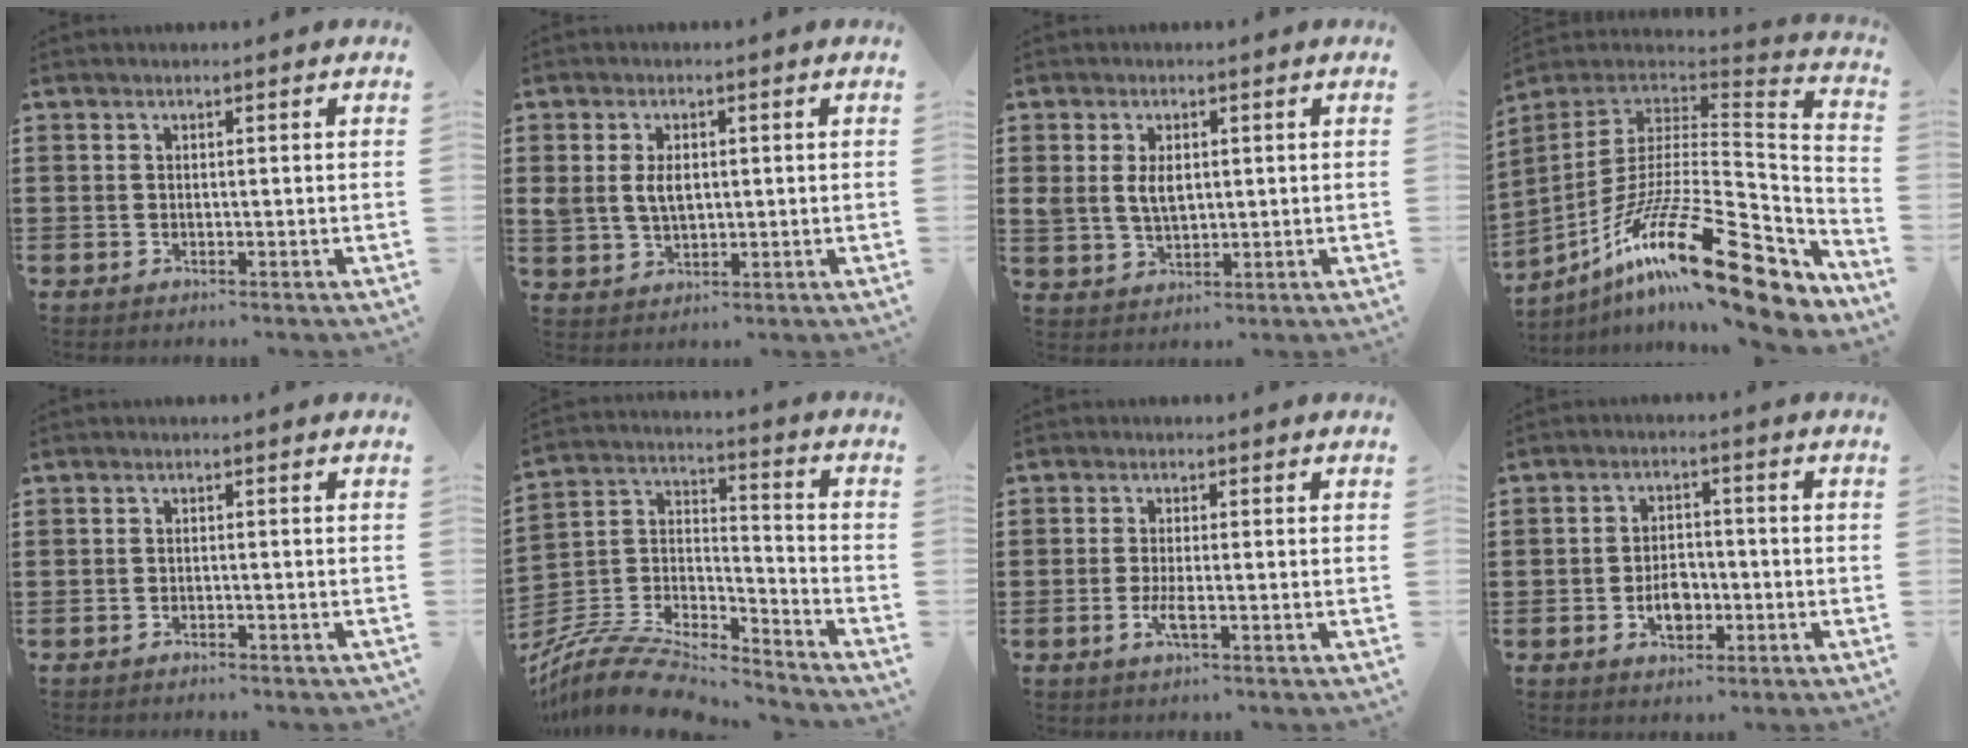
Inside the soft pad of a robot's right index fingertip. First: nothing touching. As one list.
[{"total": 4.4, "force": [0.7, 2.9, 3.2], "torque": [-0.077, 0.008, 0.009]}, {"total": 4.4, "force": [0.9, 2.7, 3.3], "torque": [-0.079, 0.007, 0.013]}, {"total": 23.0, "force": [-13.2, 6.1, 17.8], "torque": [-0.319, 0.029, -0.230]}, {"total": 0.9, "force": [-0.8, 0.2, 0.0], "torque": [-0.004, 0.002, -0.018]}, {"total": 10.0, "force": [-9.0, 2.6, 3.4], "torque": [-0.077, 0.013, -0.181]}, {"total": 2.6, "force": [-0.9, 0.3, 2.4], "torque": [-0.057, -0.011, -0.019]}, {"total": 4.3, "force": [-1.4, 2.8, 2.9], "torque": [-0.041, -0.004, -0.028]}]